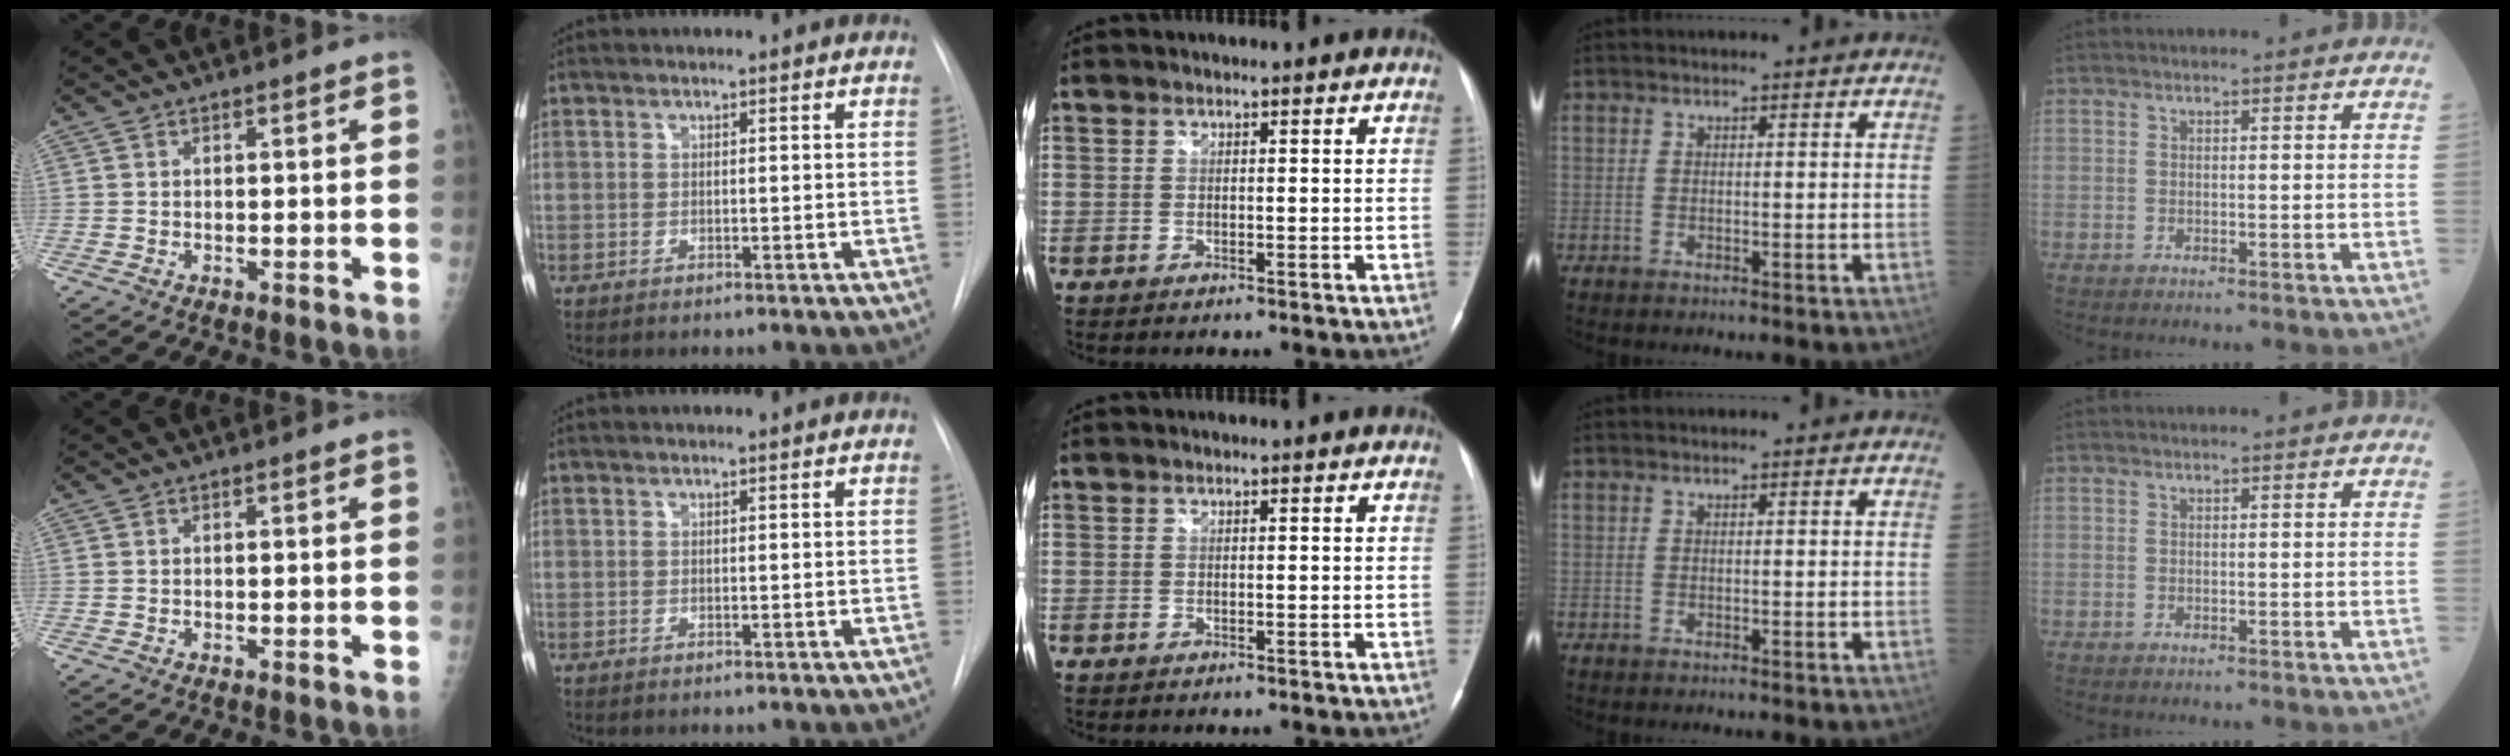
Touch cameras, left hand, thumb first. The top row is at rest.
{}